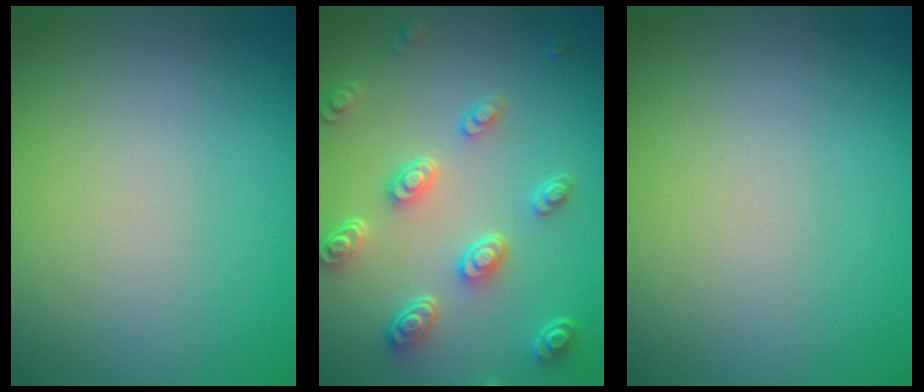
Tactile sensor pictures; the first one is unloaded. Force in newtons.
{"total": 4.7, "press": 3.7, "slide": 2.9}
{"total": 0.0}